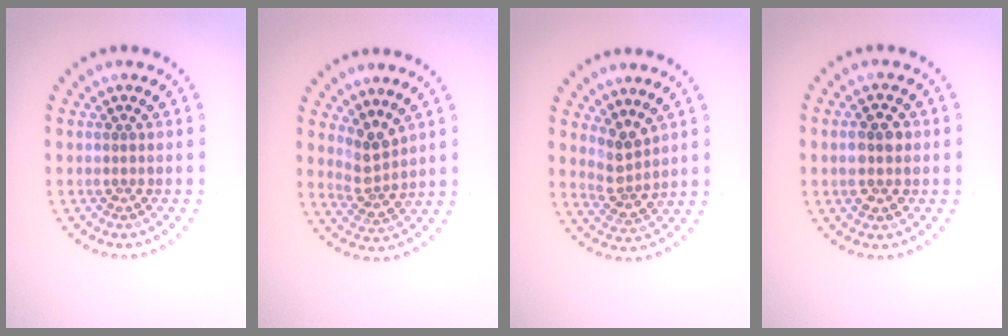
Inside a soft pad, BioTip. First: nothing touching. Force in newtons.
{"total": 2.6, "press": 1.9, "slide": 1.7}
{"total": 2.7, "press": 2.1, "slide": 1.7}
{"total": 3.7, "press": 3.7, "slide": 0.1}